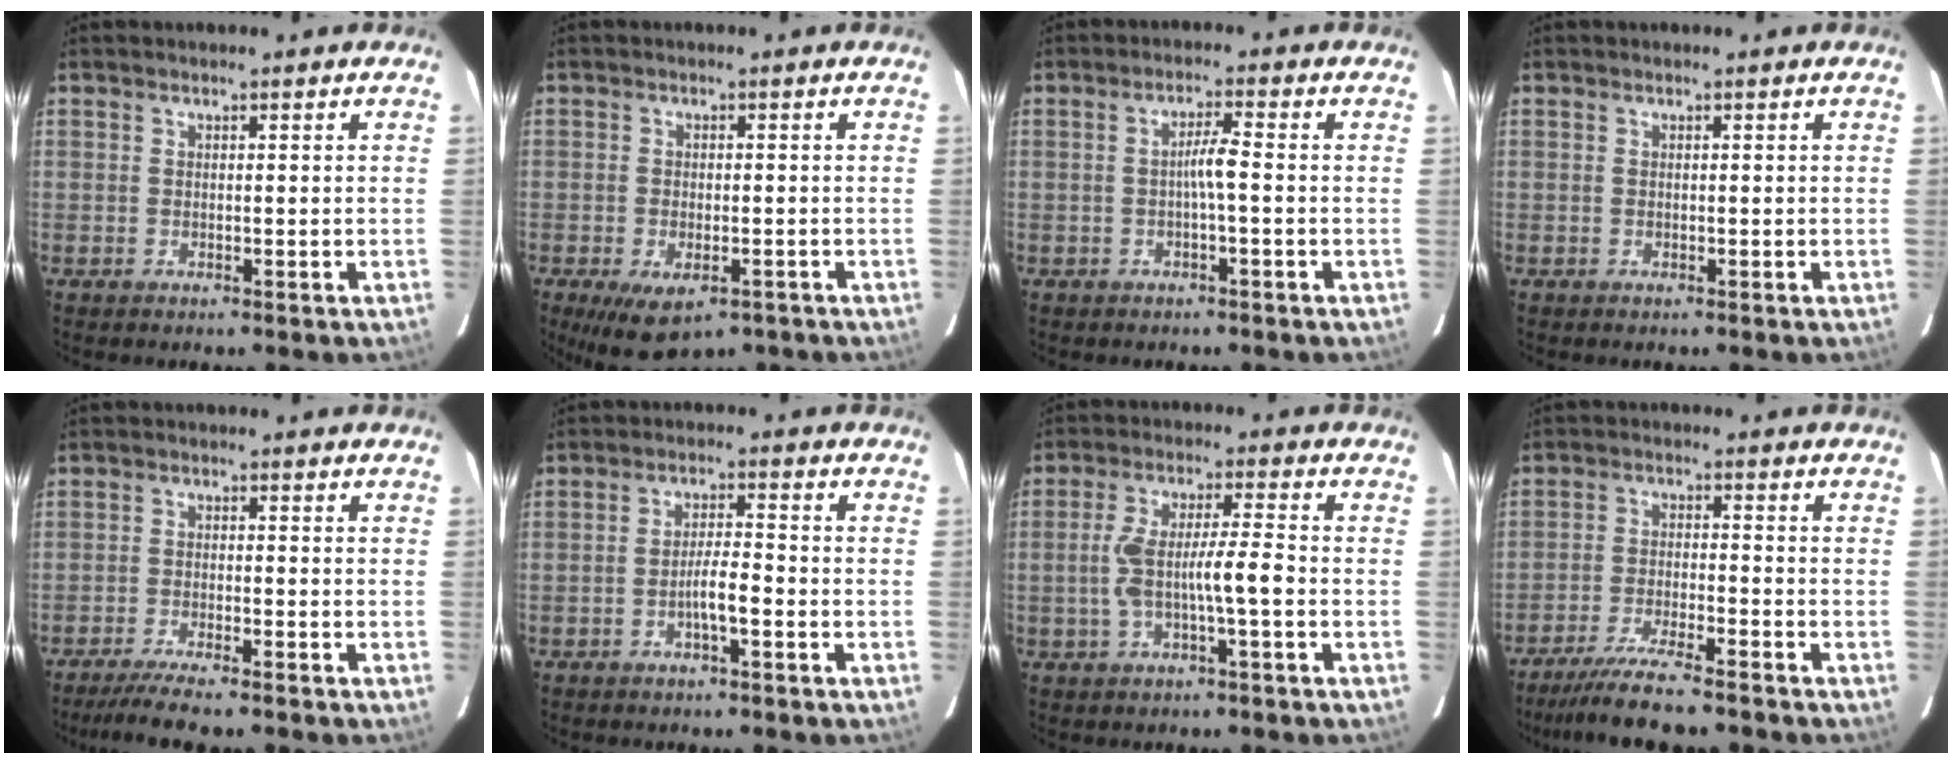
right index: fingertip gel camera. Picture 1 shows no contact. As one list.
[{"total": 8.0, "force": [-5.0, 3.7, 5.0], "torque": [-0.083, -0.011, -0.073]}, {"total": 2.9, "force": [-0.5, -0.1, 2.9], "torque": [-0.049, 0.004, -0.008]}, {"total": 0.0}, {"total": 7.3, "force": [-6.2, 0.2, 3.9], "torque": [-0.059, -0.019, -0.101]}, {"total": 4.0, "force": [-1.7, 0.4, 3.6], "torque": [-0.062, 0.006, -0.031]}, {"total": 7.1, "force": [-1.5, 0.4, 7.0], "torque": [-0.138, 0.015, -0.026]}, {"total": 9.2, "force": [-7.9, 0.1, 4.8], "torque": [-0.078, -0.027, -0.132]}]